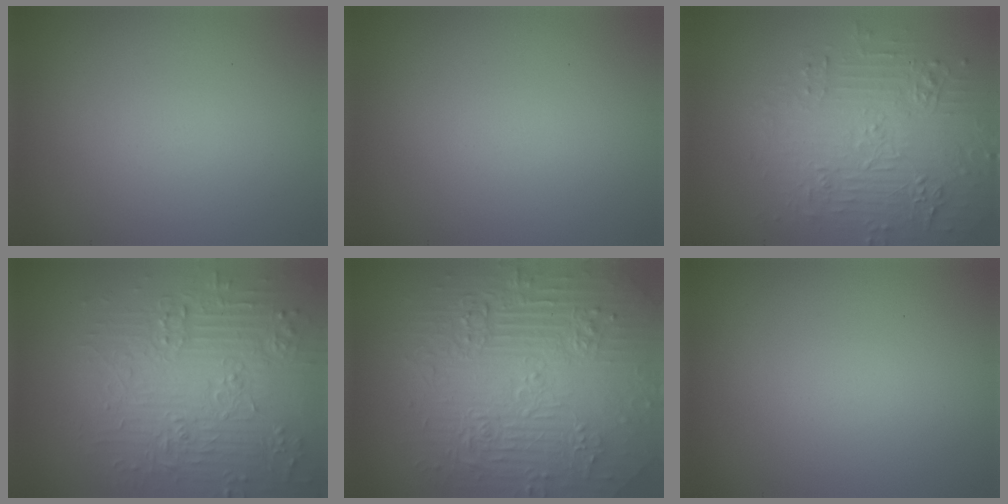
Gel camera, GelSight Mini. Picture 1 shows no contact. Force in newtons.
{"total": 0.0}
{"total": 4.8, "press": 4.2, "slide": 2.4}
{"total": 7.5, "press": 5.9, "slide": 4.6}
{"total": 11.1, "press": 7.4, "slide": 8.3}
{"total": 0.0}